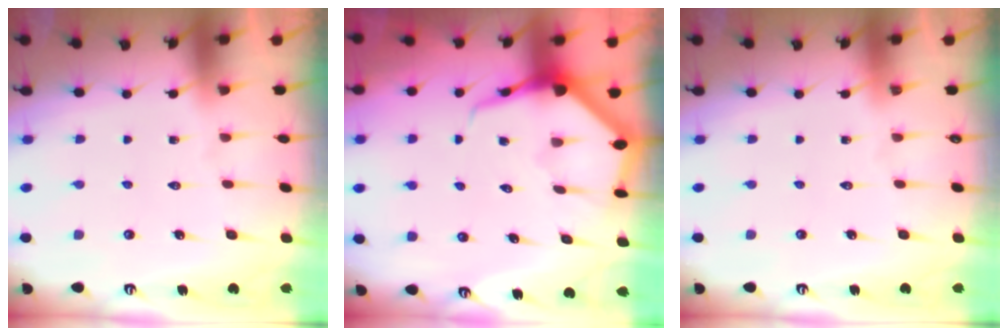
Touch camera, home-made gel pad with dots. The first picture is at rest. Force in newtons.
{"total": 7.6, "press": 7.6, "slide": 0.9}
{"total": 0.0}